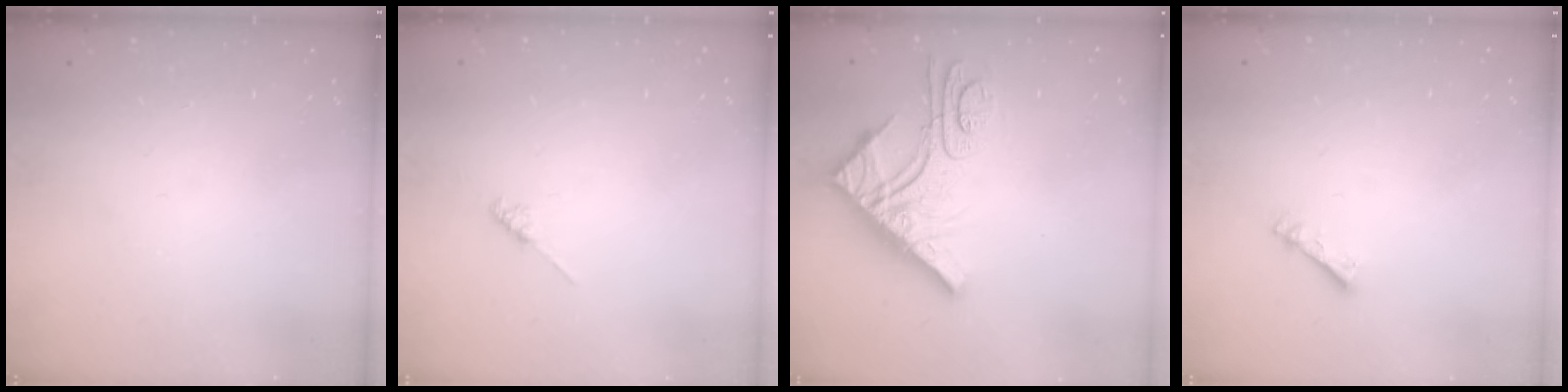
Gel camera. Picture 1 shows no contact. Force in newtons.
{"total": 1.8, "press": 1.7, "slide": 0.3}
{"total": 15.3, "press": 15.3, "slide": 1.4}
{"total": 2.7, "press": 2.7, "slide": 0.4}